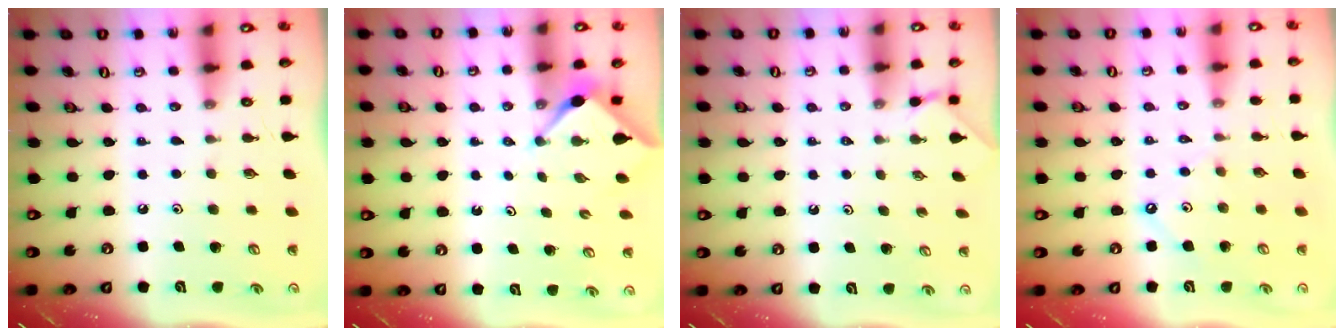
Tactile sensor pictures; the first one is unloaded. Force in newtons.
{"total": 2.9, "press": 2.9, "slide": 0.3}
{"total": 0.9, "press": 0.9, "slide": 0.3}
{"total": 2.0, "press": 2.0, "slide": 0.2}